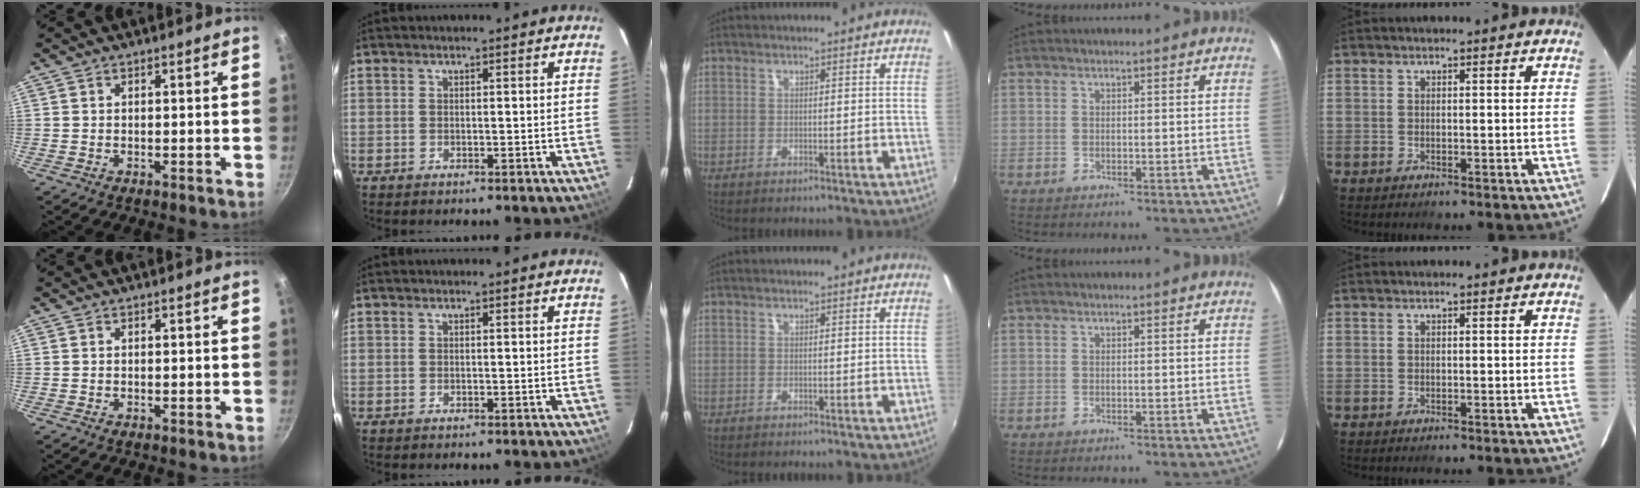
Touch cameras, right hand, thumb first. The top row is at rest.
{}